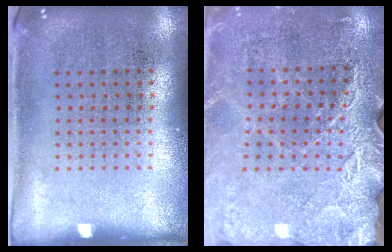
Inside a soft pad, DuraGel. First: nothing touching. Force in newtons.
{"total": 2.8, "press": 2.8, "slide": 0.3}